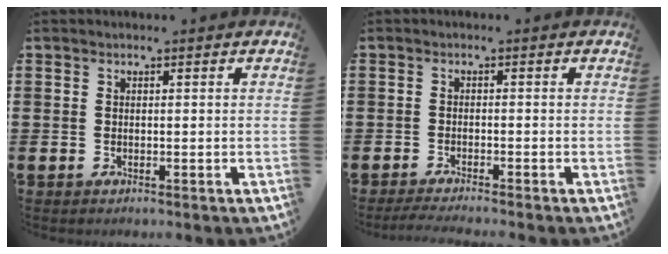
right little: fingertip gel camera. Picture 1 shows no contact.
{"total": 1.5, "force": [-1.2, -0.1, 0.8], "torque": [-0.011, 0.000, -0.023]}